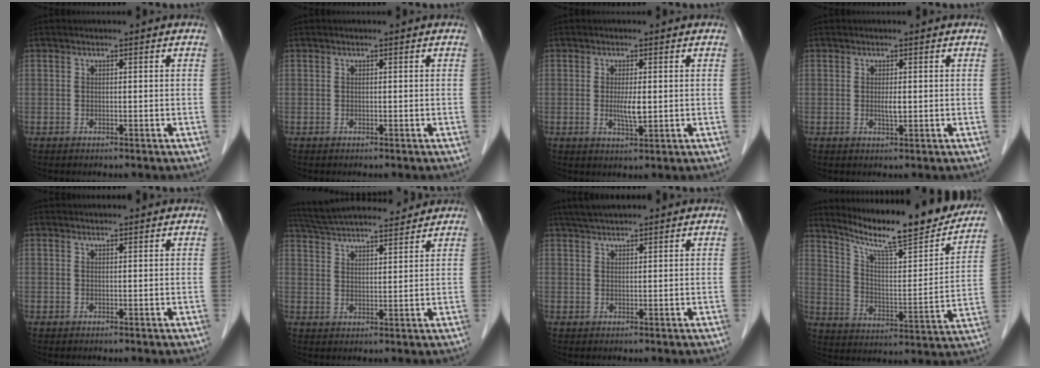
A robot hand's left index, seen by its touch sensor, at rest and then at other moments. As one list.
[{"total": 0.0}, {"total": 3.1, "force": [0.0, 0.5, 3.0], "torque": [-0.058, -0.006, 0.002]}, {"total": 1.4, "force": [0.1, 0.3, 1.4], "torque": [-0.027, -0.002, 0.002]}, {"total": 2.1, "force": [2.0, 0.2, 0.2], "torque": [-0.009, 0.020, 0.030]}, {"total": 16.1, "force": [14.7, 2.3, 6.1], "torque": [-0.113, 0.034, 0.233]}, {"total": 4.6, "force": [4.1, 0.4, 2.0], "torque": [-0.034, 0.031, 0.074]}, {"total": 22.4, "force": [19.7, 1.9, 10.4], "torque": [-0.162, -0.043, 0.282]}]